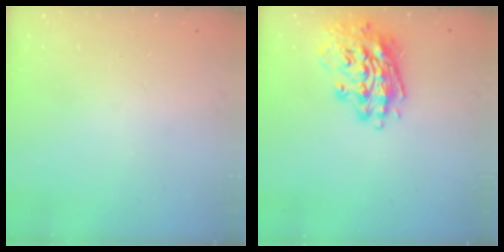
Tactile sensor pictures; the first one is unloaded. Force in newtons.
{"total": 16.2, "press": 16.0, "slide": 2.6}